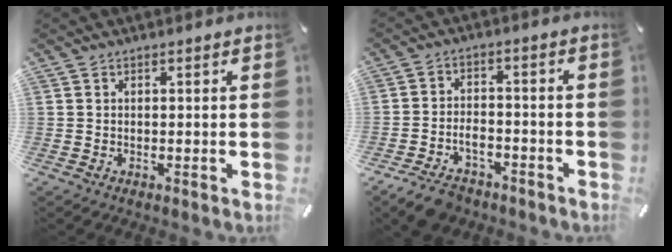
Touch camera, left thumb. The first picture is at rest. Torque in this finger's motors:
{"motor_torque": [0.39, 1.74, 0.46, 0.45, 0.05]}